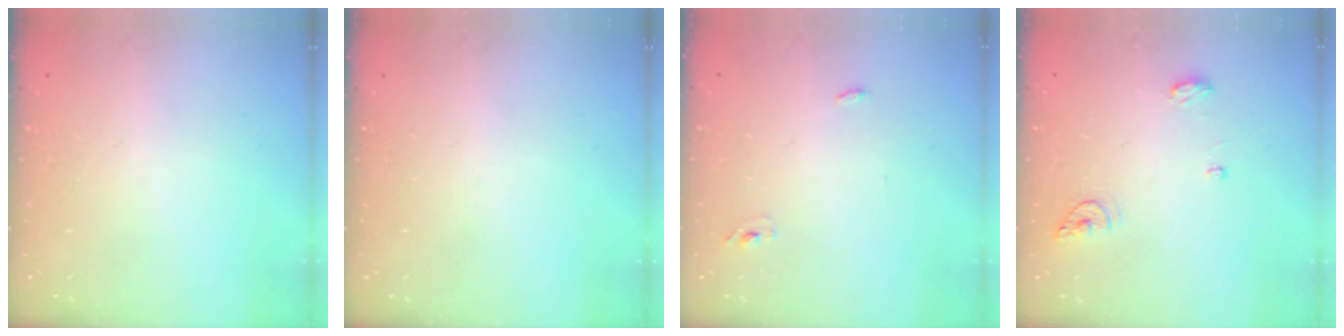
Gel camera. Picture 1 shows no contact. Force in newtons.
{"total": 0.0}
{"total": 2.9, "press": 2.7, "slide": 1.0}
{"total": 10.0, "press": 7.3, "slide": 6.9}